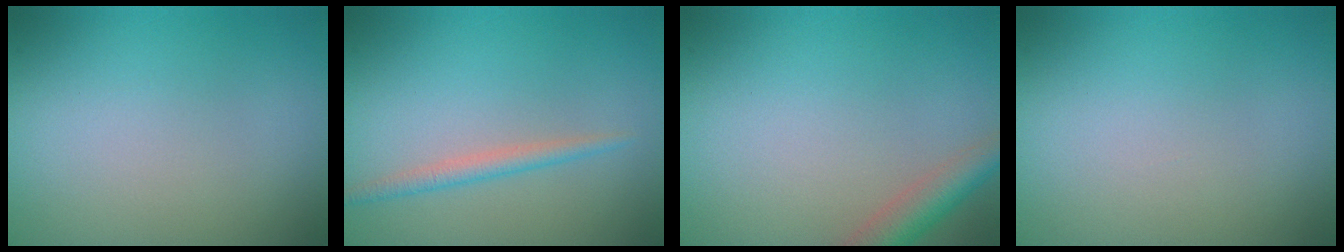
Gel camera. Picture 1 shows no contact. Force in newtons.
{"total": 1.7, "press": 1.7, "slide": 0.0}
{"total": 3.4, "press": 3.4, "slide": 0.2}
{"total": 0.0}